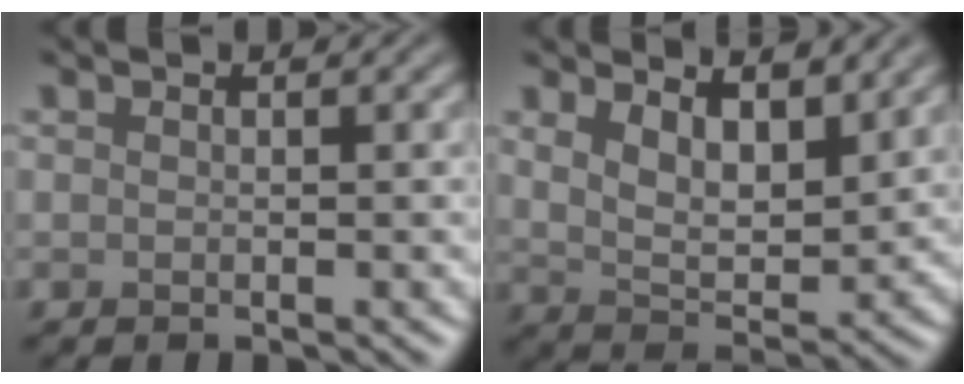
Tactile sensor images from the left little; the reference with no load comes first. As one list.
[{"total": 5.7, "force": [3.4, 2.4, 3.9], "torque": [-0.076, -0.011, 0.057]}]